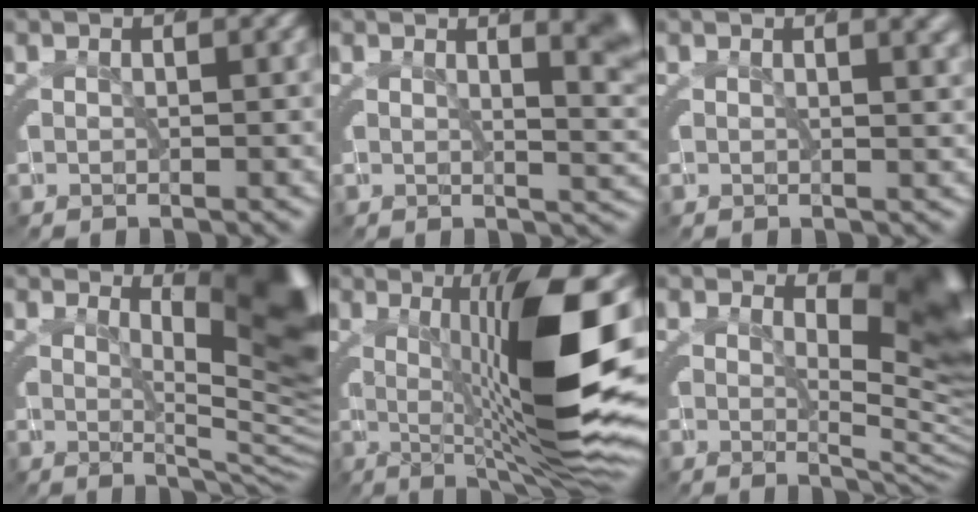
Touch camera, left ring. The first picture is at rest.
{"total": 4.8, "force": [1.8, 1.0, 4.3], "torque": [-0.020, 0.010, 0.024]}
{"total": 1.4, "force": [1.0, -0.3, 1.0], "torque": [-0.008, 0.003, 0.017]}
{"total": 11.1, "force": [0.6, 3.9, 10.4], "torque": [-0.078, 0.004, 0.010]}
{"total": 14.9, "force": [0.7, 4.0, 14.4], "torque": [-0.193, 0.018, 0.004]}
{"total": 8.5, "force": [0.7, 2.8, 8.0], "torque": [-0.053, -0.005, 0.013]}